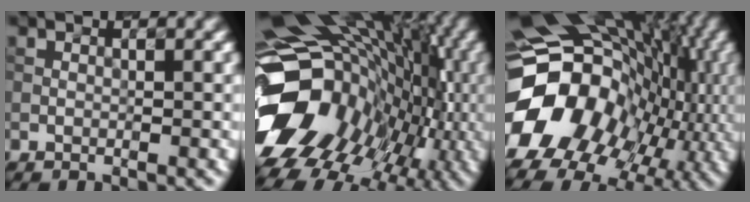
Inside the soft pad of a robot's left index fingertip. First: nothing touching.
{"total": 17.4, "force": [-2.1, 13.1, 11.3], "torque": [-0.182, 0.000, -0.022]}
{"total": 19.2, "force": [-2.8, 15.7, 10.8], "torque": [-0.187, 0.005, -0.037]}